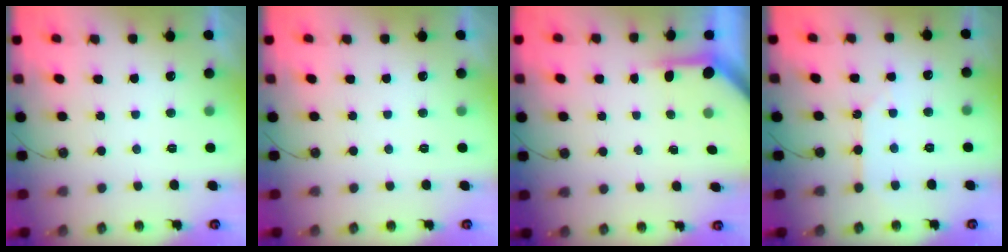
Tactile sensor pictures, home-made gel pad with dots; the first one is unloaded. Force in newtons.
{"total": 0.0}
{"total": 3.8, "press": 3.8, "slide": 0.3}
{"total": 2.6, "press": 2.5, "slide": 0.3}